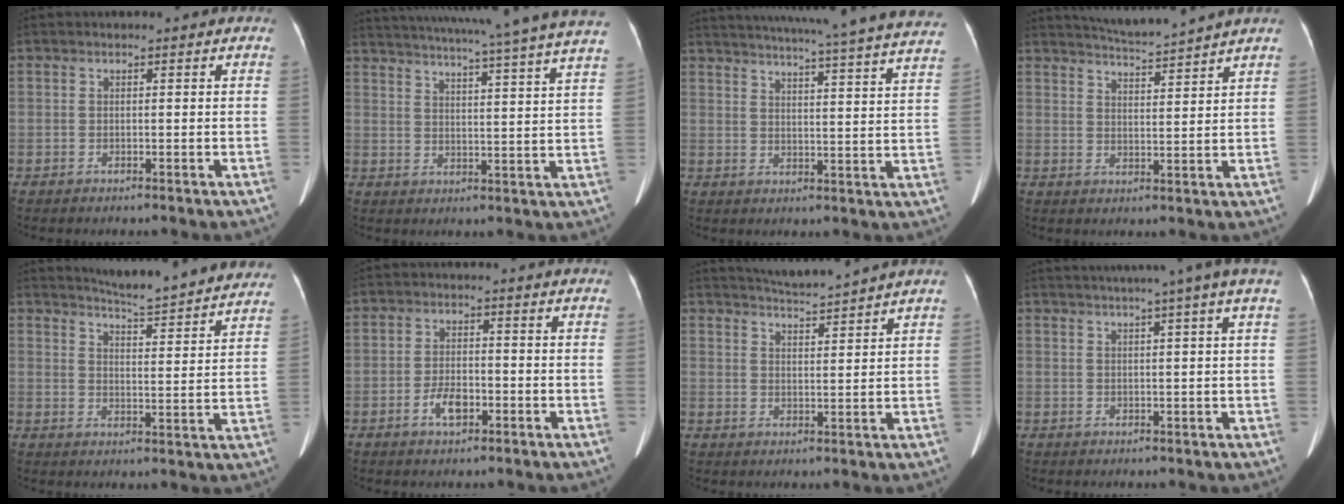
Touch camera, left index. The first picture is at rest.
{"total": 28.0, "force": [25.1, -1.2, 12.3], "torque": [-0.205, -0.043, 0.317]}
{"total": 30.8, "force": [28.3, 0.0, 12.0], "torque": [-0.192, -0.065, 0.339]}
{"total": 7.4, "force": [7.0, -1.3, 2.0], "torque": [-0.045, 0.001, 0.116]}
{"total": 16.8, "force": [15.9, 0.8, 5.3], "torque": [-0.077, -0.035, 0.194]}
{"total": 3.9, "force": [-1.9, 1.8, 3.0], "torque": [-0.058, 0.003, -0.034]}
{"total": 5.9, "force": [5.5, -1.4, 1.3], "torque": [-0.030, -0.002, 0.093]}
{"total": 9.3, "force": [6.8, -1.8, 6.2], "torque": [-0.089, 0.022, 0.075]}